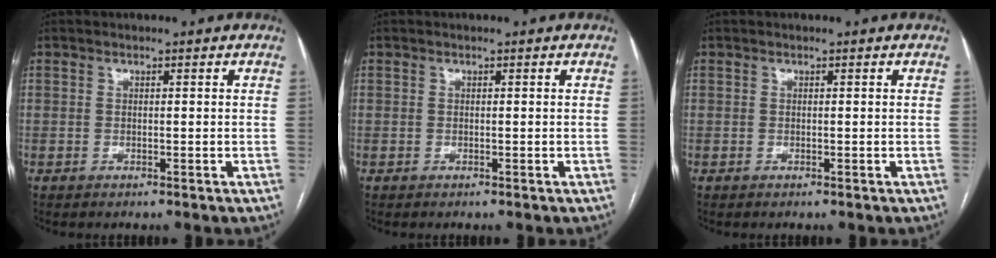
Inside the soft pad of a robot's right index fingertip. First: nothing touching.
{"total": 0.0}
{"total": 0.0}